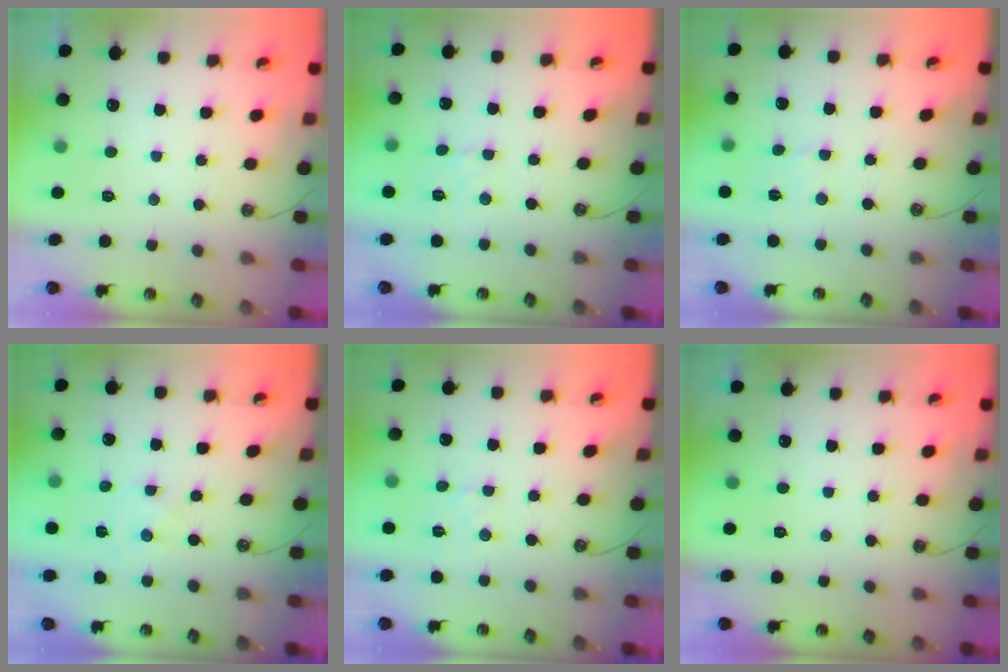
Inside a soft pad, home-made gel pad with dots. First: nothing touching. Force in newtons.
{"total": 2.2, "press": 2.1, "slide": 0.4}
{"total": 2.5, "press": 2.5, "slide": 0.4}
{"total": 0.0}
{"total": 2.6, "press": 2.6, "slide": 0.4}
{"total": 0.0}